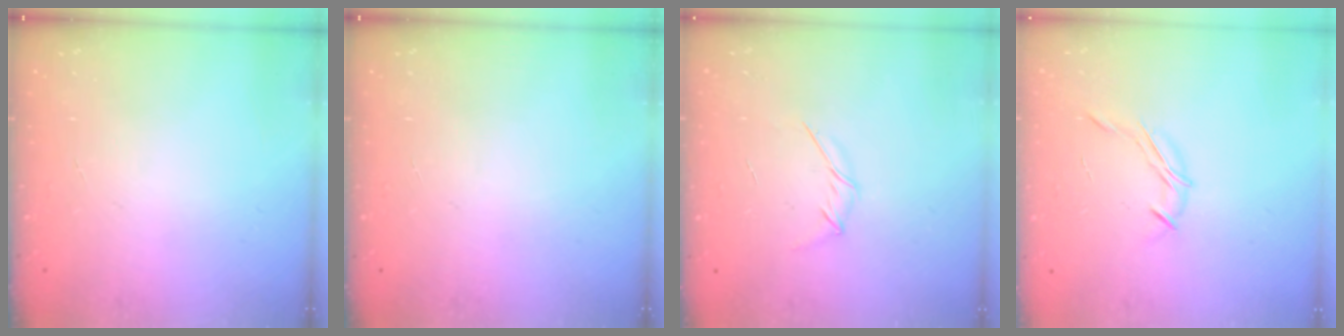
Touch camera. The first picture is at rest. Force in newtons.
{"total": 0.0}
{"total": 3.8, "press": 3.7, "slide": 1.0}
{"total": 6.2, "press": 6.1, "slide": 1.0}